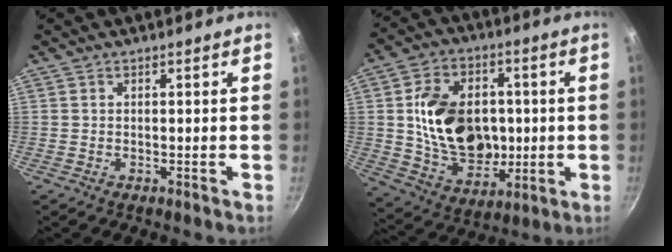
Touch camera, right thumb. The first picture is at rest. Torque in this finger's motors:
{"motor_torque": [-0.60, 1.18, 1.54, 0.32, 0.18]}